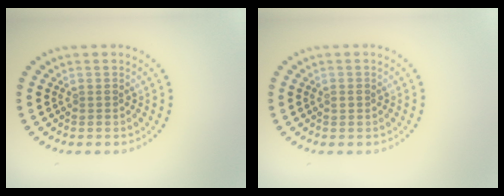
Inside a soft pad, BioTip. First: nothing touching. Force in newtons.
{"total": 0.8, "press": 0.8, "slide": 0.1}